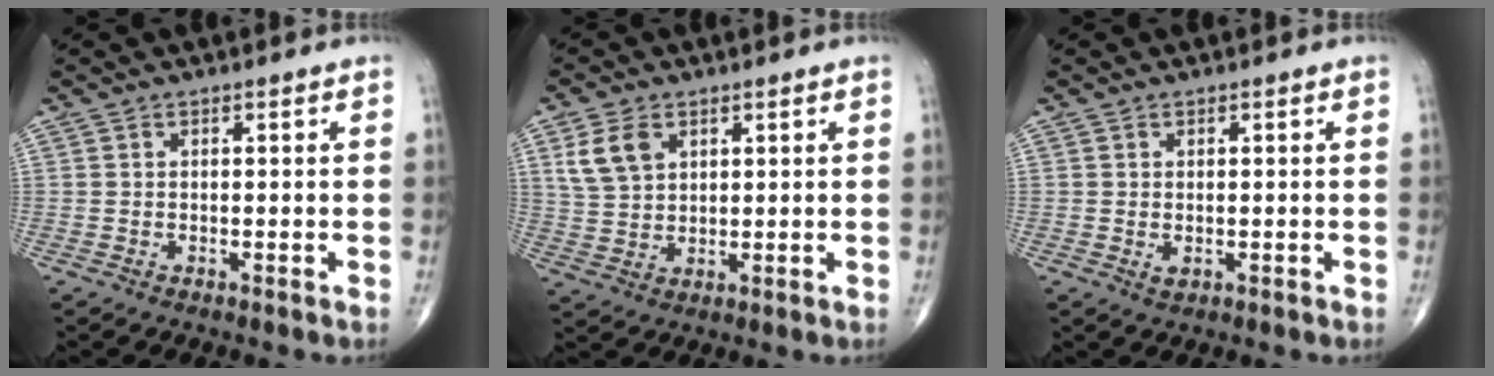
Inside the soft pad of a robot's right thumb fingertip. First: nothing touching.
{"total": 6.8, "force": [2.9, 4.5, 4.2], "torque": [-0.072, -0.005, 0.064]}
{"total": 1.2, "force": [-0.1, 0.9, 0.9], "torque": [-0.012, -0.002, 0.001]}